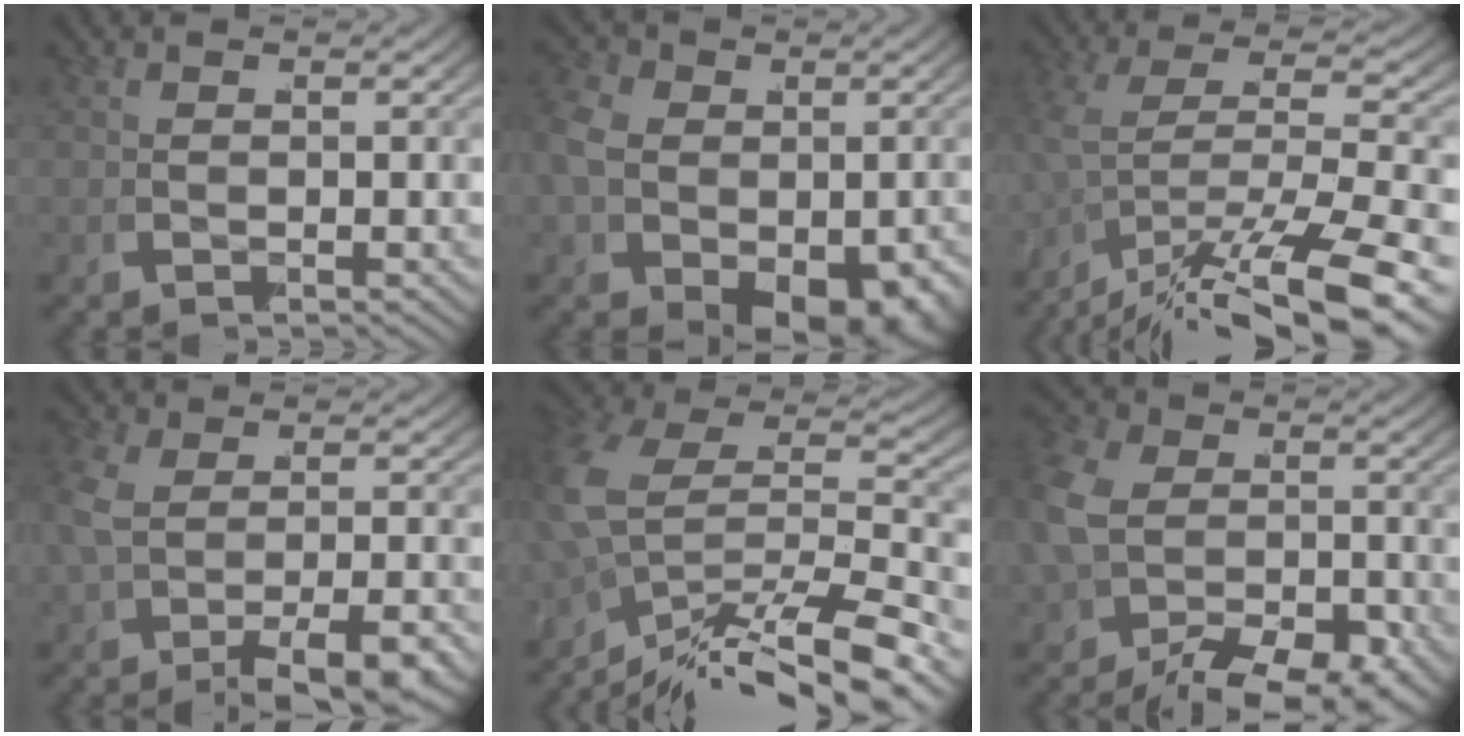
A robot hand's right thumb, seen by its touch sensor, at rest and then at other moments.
{"total": 7.9, "force": [-1.6, 5.6, 5.3], "torque": [-0.110, -0.055, 0.001]}
{"total": 8.2, "force": [-4.2, 3.5, 6.1], "torque": [-0.117, -0.036, -0.033]}
{"total": 4.4, "force": [-2.1, 1.6, 3.5], "torque": [-0.063, -0.006, -0.029]}
{"total": 11.9, "force": [-4.2, 7.3, 8.4], "torque": [-0.178, -0.037, -0.047]}
{"total": 7.5, "force": [-3.3, 5.0, 4.5], "torque": [-0.081, -0.028, -0.044]}